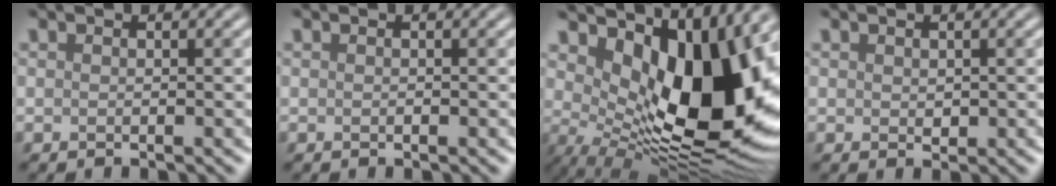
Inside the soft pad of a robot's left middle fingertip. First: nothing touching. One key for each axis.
{"total": 0.0}
{"total": 12.3, "fx": 3.1, "fy": 5.9, "fz": 10.3, "tx": -0.149, "ty": -0.022, "tz": 0.062}
{"total": 0.5, "fx": 0.2, "fy": 0.5, "fz": 0.3, "tx": -0.003, "ty": -0.003, "tz": 0.006}